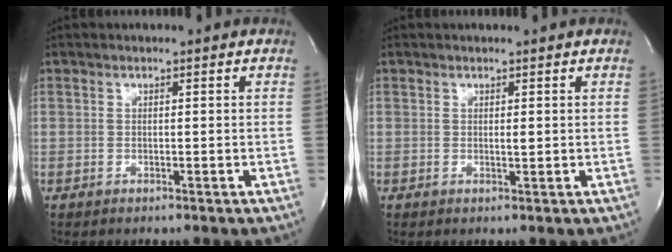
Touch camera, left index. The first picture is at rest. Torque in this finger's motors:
{"motor_torque": [0.11, 0.02, -0.01, 0.00]}